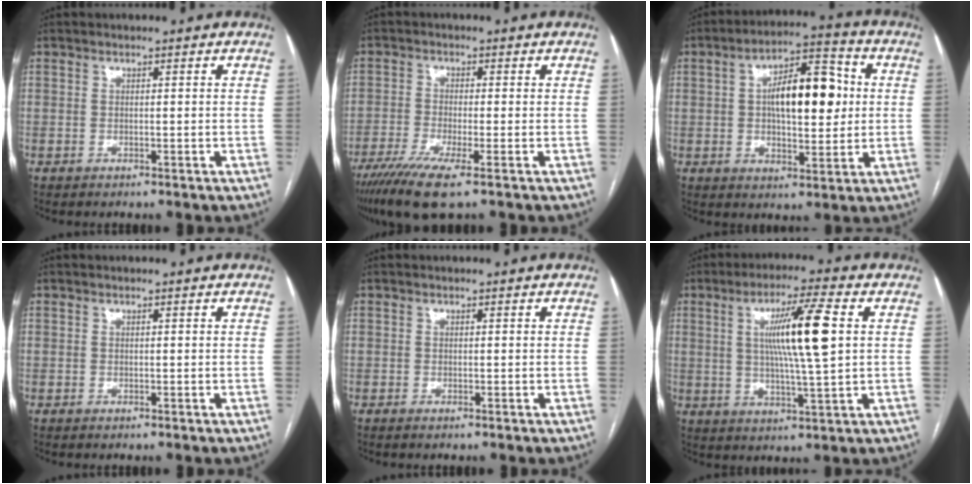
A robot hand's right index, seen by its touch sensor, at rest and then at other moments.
{"total": 7.6, "force": [-4.9, 0.2, 5.8], "torque": [-0.105, -0.021, -0.087]}
{"total": 12.7, "force": [1.7, 4.9, 11.6], "torque": [-0.186, 0.026, 0.028]}
{"total": 0.0}
{"total": 0.0}
{"total": 11.3, "force": [2.4, -0.1, 11.1], "torque": [-0.197, 0.000, 0.041]}